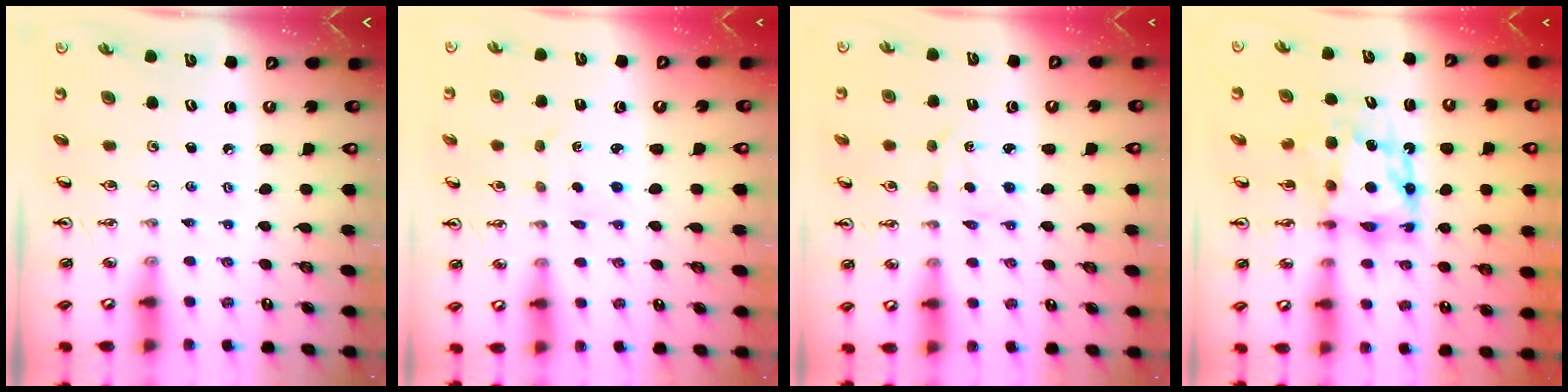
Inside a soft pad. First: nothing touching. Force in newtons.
{"total": 1.4, "press": 1.3, "slide": 0.4}
{"total": 2.8, "press": 2.7, "slide": 0.6}
{"total": 8.1, "press": 8.1, "slide": 0.8}